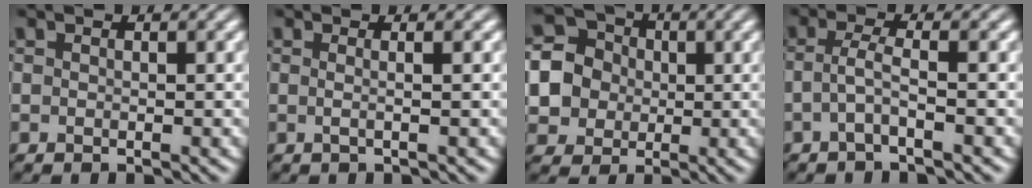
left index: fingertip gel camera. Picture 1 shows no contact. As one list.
[{"total": 1.8, "force": [0.2, 0.8, 1.6], "torque": [-0.020, -0.003, -0.016]}, {"total": 8.8, "force": [0.0, 8.3, 3.0], "torque": [-0.089, 0.021, -0.020]}, {"total": 2.0, "force": [-0.7, 0.3, 1.9], "torque": [-0.043, 0.005, -0.021]}]